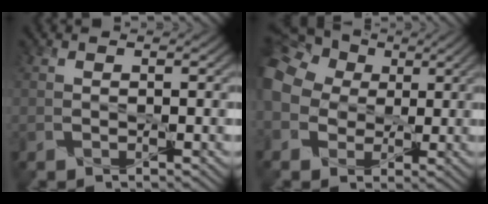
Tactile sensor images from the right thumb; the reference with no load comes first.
{"total": 14.6, "force": [1.9, 12.2, 7.7], "torque": [-0.244, 0.009, 0.014]}